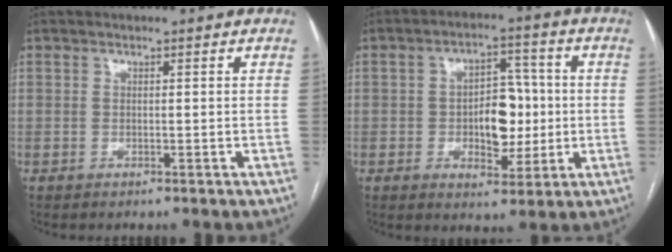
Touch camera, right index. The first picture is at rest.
{"total": 8.7, "force": [-0.6, 4.8, 7.2], "torque": [-0.108, 0.017, -0.003]}